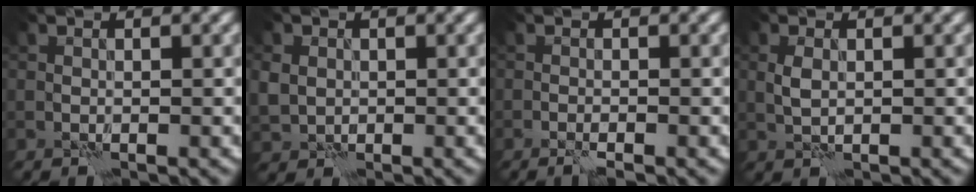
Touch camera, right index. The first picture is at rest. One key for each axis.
{"total": 2.3, "fx": 0.3, "fy": 2.1, "fz": 0.9, "tx": -0.028, "ty": 0.001, "tz": 0.007}
{"total": 1.2, "fx": -0.8, "fy": -0.2, "fz": 0.9, "tx": -0.017, "ty": 0.005, "tz": -0.017}
{"total": 1.4, "fx": 0.2, "fy": 0.8, "fz": 1.1, "tx": -0.027, "ty": 0.002, "tz": 0.005}